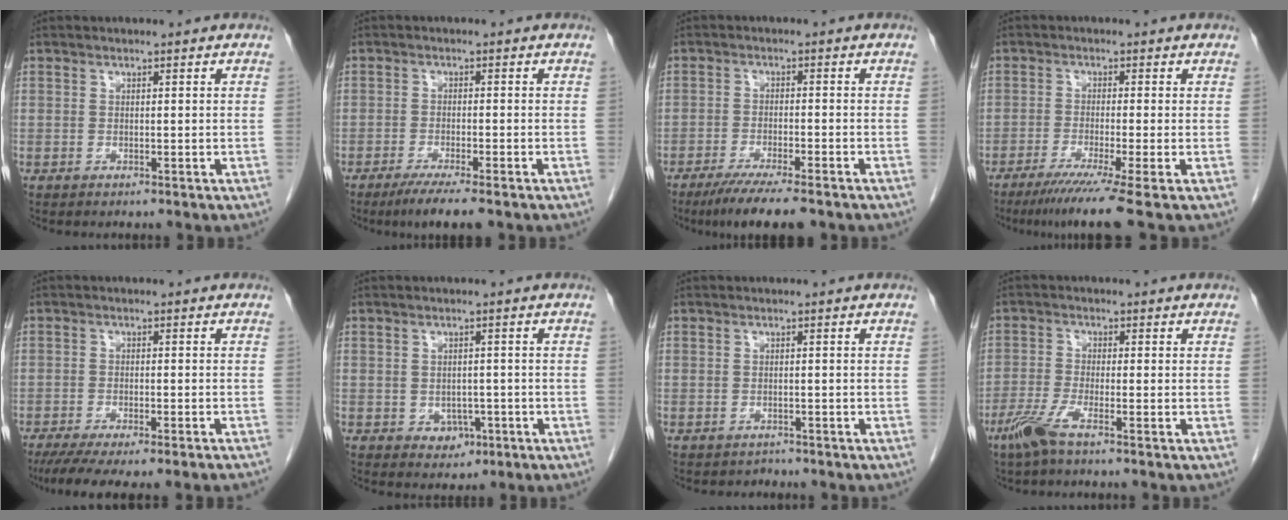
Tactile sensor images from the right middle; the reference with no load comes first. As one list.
[{"total": 5.5, "force": [-4.0, 0.3, 3.9], "torque": [-0.064, -0.014, -0.062]}, {"total": 8.1, "force": [-6.2, 0.7, 5.2], "torque": [-0.080, -0.018, -0.097]}, {"total": 8.2, "force": [-5.7, -1.8, 5.5], "torque": [-0.082, -0.029, -0.093]}, {"total": 12.4, "force": [-10.8, 0.6, 6.2], "torque": [-0.081, -0.026, -0.150]}, {"total": 3.0, "force": [-1.0, 2.4, 1.5], "torque": [-0.011, 0.005, -0.002]}, {"total": 1.1, "force": [-0.9, 0.4, -0.4], "torque": [0.001, -0.003, -0.016]}, {"total": 4.2, "force": [-2.8, 0.0, 3.1], "torque": [-0.070, -0.010, -0.065]}]